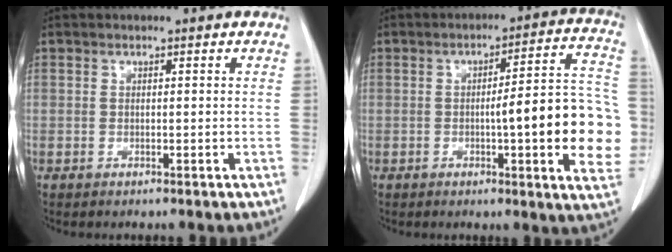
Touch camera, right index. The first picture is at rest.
{"total": 15.7, "force": [-2.1, 2.2, 15.4], "torque": [-0.151, 0.023, -0.024]}